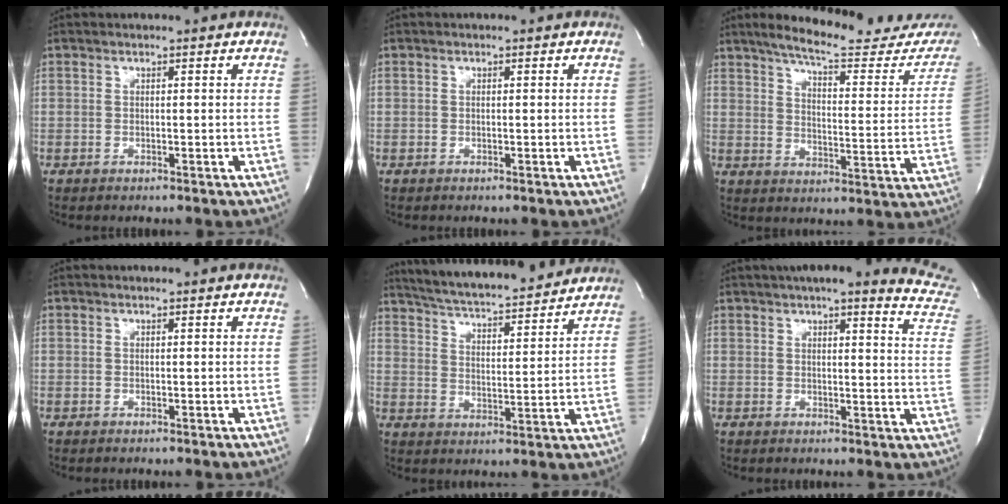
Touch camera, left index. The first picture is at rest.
{"total": 0.0}
{"total": 21.2, "force": [18.8, 3.8, 9.0], "torque": [-0.116, -0.050, 0.229]}
{"total": 2.0, "force": [1.9, 0.1, 0.4], "torque": [-0.012, 0.013, 0.018]}
{"total": 19.5, "force": [18.0, 2.2, 7.2], "torque": [-0.123, 0.005, 0.258]}
{"total": 17.7, "force": [16.3, 1.8, 6.7], "torque": [-0.073, -0.054, 0.168]}